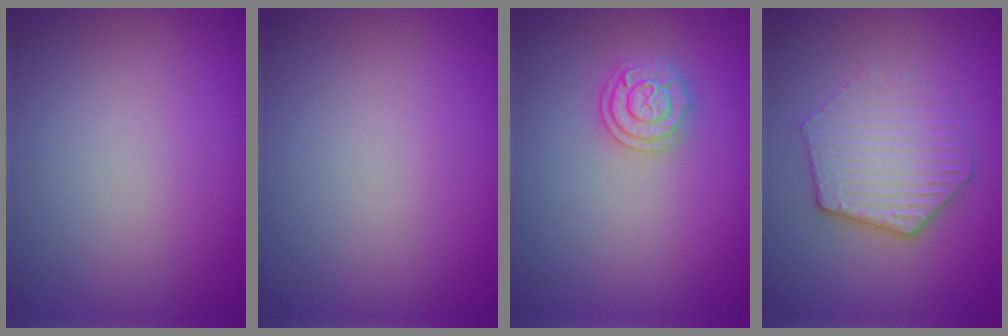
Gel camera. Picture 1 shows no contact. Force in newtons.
{"total": 0.0}
{"total": 2.4, "press": 2.4, "slide": 0.4}
{"total": 4.0, "press": 3.8, "slide": 1.2}